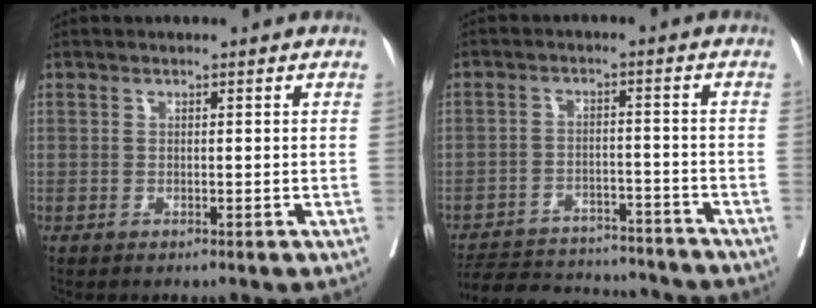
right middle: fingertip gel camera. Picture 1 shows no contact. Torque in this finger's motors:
{"motor_torque": [0.60, -1.13, 0.07, 0.00]}